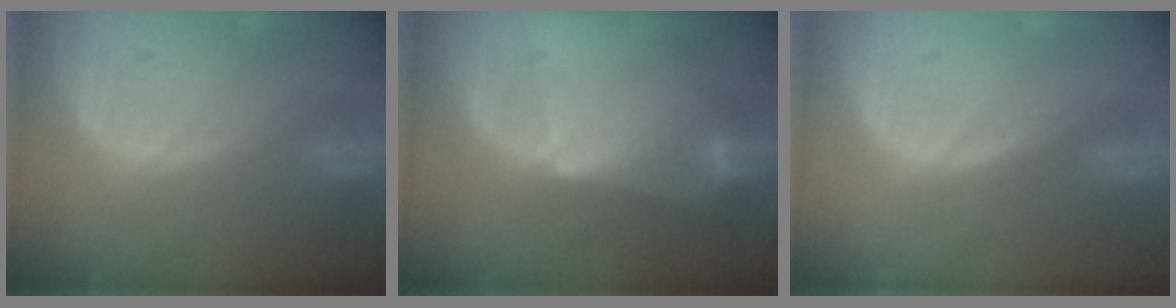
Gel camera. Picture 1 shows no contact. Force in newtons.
{"total": 6.6, "press": 6.2, "slide": 2.4}
{"total": 0.0}